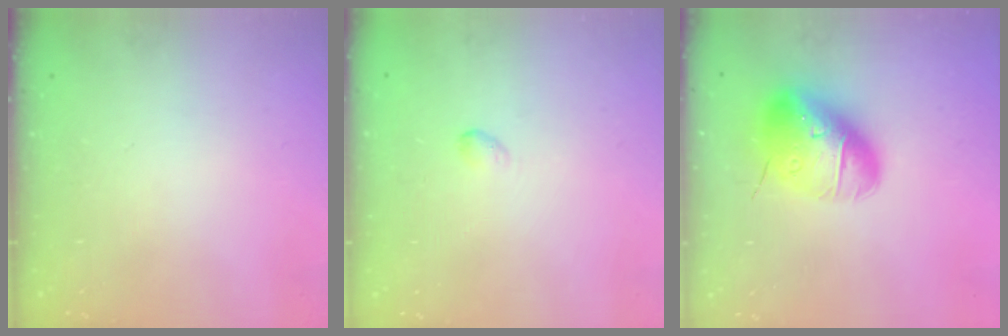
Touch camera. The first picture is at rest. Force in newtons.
{"total": 2.7, "press": 2.6, "slide": 0.5}
{"total": 17.2, "press": 17.0, "slide": 2.8}